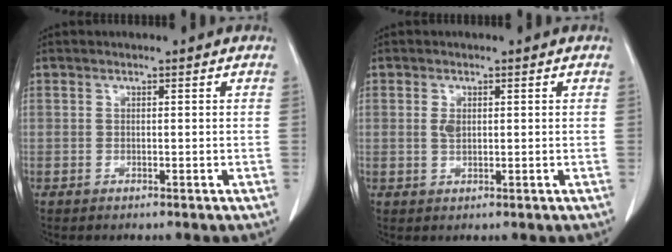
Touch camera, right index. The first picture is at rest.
{"total": 1.3, "force": [0.4, 0.7, 1.1], "torque": [-0.023, -0.004, 0.008]}